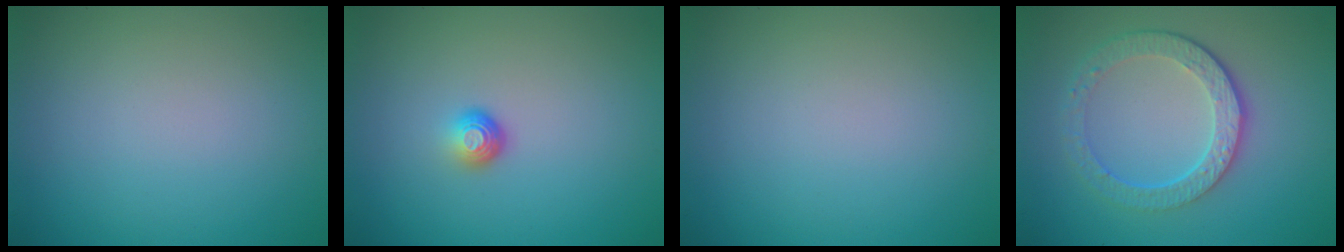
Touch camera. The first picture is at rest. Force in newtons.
{"total": 1.6, "press": 1.0, "slide": 1.2}
{"total": 0.0}
{"total": 4.8, "press": 3.4, "slide": 3.4}